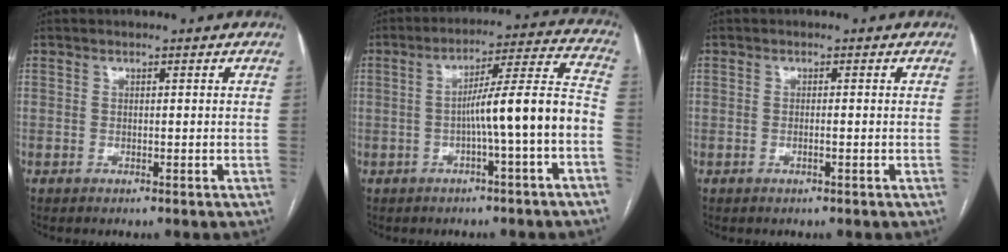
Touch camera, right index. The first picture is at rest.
{"total": 11.2, "force": [-3.1, -0.7, 10.7], "torque": [-0.159, 0.029, -0.047]}
{"total": 0.8, "force": [-0.3, 0.0, 0.7], "torque": [-0.015, 0.000, -0.005]}